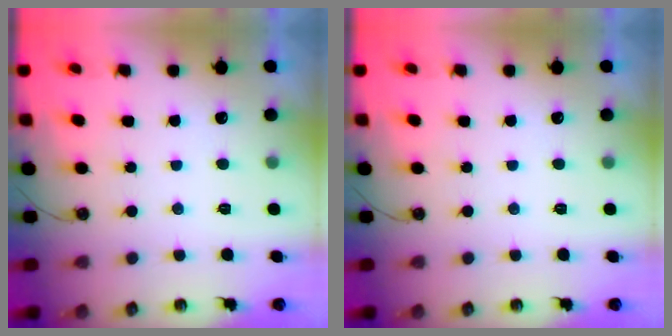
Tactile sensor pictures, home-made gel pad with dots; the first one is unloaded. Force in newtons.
{"total": 0.0}